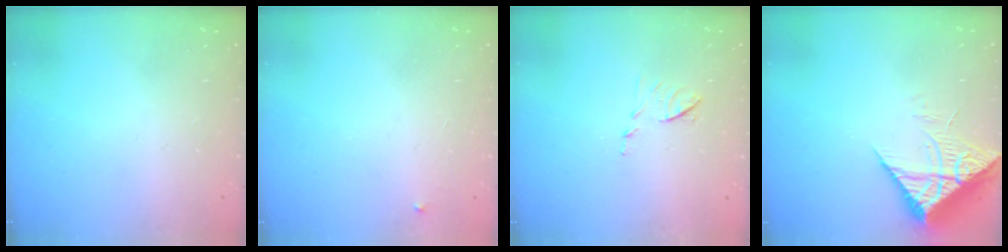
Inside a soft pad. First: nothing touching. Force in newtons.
{"total": 2.1, "press": 2.1, "slide": 0.1}
{"total": 6.6, "press": 6.6, "slide": 0.5}
{"total": 7.7, "press": 7.6, "slide": 0.8}